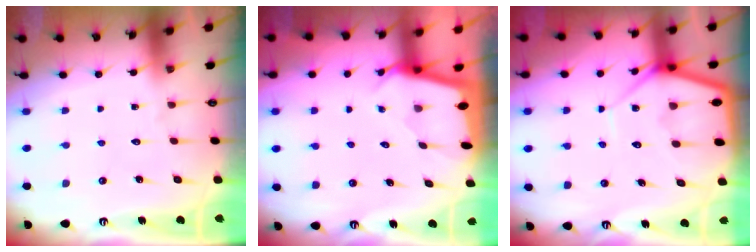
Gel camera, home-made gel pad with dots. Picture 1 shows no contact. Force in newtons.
{"total": 1.4, "press": 1.4, "slide": 0.1}
{"total": 9.3, "press": 9.3, "slide": 0.8}